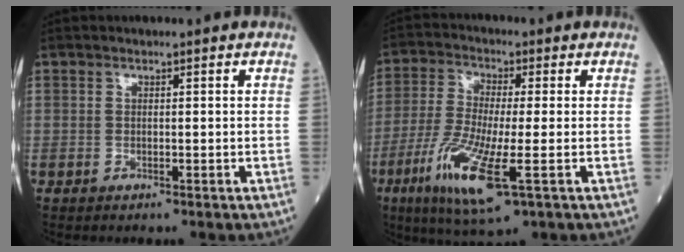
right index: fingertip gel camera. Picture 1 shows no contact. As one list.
[{"total": 12.1, "force": [-4.5, 1.6, 11.1], "torque": [-0.232, -0.030, -0.083]}]